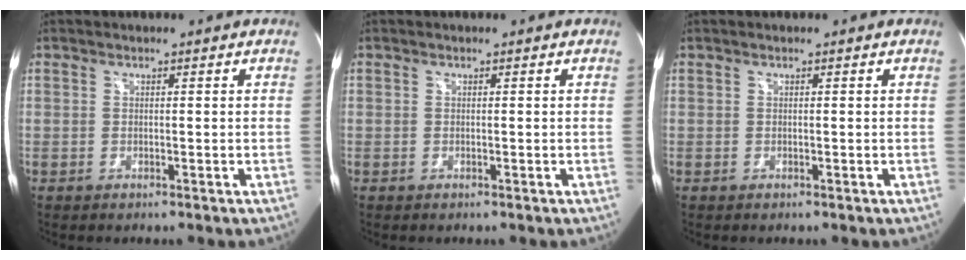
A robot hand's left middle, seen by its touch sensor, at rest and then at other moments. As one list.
[{"total": 0.0}, {"total": 0.0}]